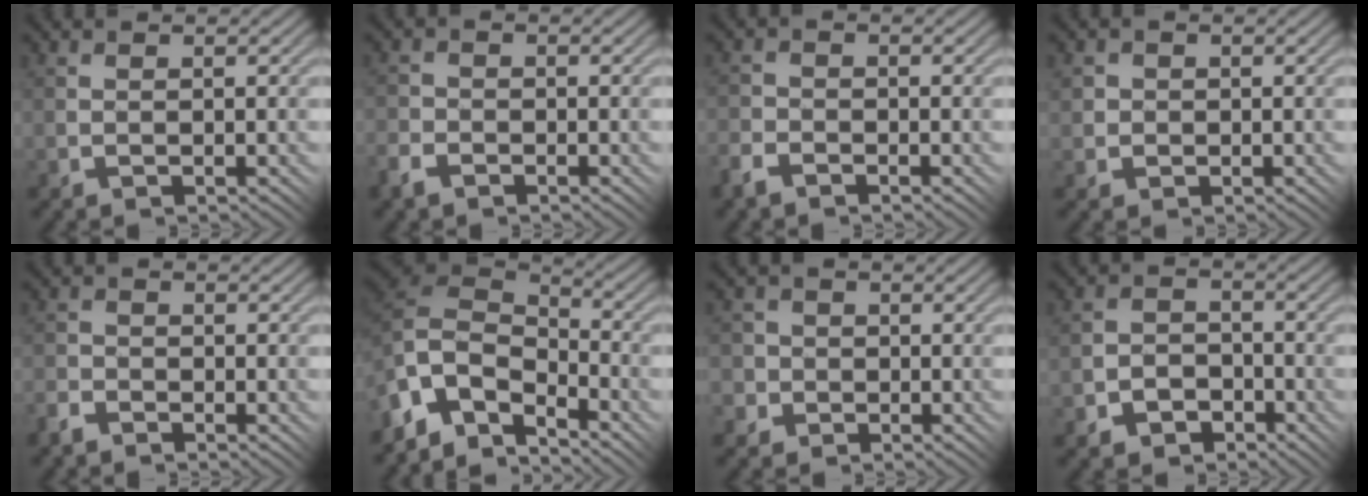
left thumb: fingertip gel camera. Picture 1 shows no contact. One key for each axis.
{"total": 3.1, "fx": -2.2, "fy": 1.9, "fz": 1.1, "tx": -0.032, "ty": -0.003, "tz": -0.052}
{"total": 3.0, "fx": -2.3, "fy": 1.6, "fz": 1.1, "tx": -0.031, "ty": 0.000, "tz": -0.055}
{"total": 2.6, "fx": 0.2, "fy": 2.6, "fz": 0.3, "tx": -0.010, "ty": 0.006, "tz": -0.008}
{"total": 2.4, "fx": -2.0, "fy": 1.2, "fz": 0.6, "tx": -0.020, "ty": 0.002, "tz": -0.049}
{"total": 9.6, "fx": -6.2, "fy": 5.8, "fz": 4.6, "tx": -0.123, "ty": 0.001, "tz": -0.121}
{"total": 4.8, "fx": -1.0, "fy": 4.7, "fz": 0.1, "tx": -0.017, "ty": 0.014, "tz": -0.053}
{"total": 3.9, "fx": -2.6, "fy": 2.7, "fz": 1.4, "tx": -0.023, "ty": 0.003, "tz": -0.052}